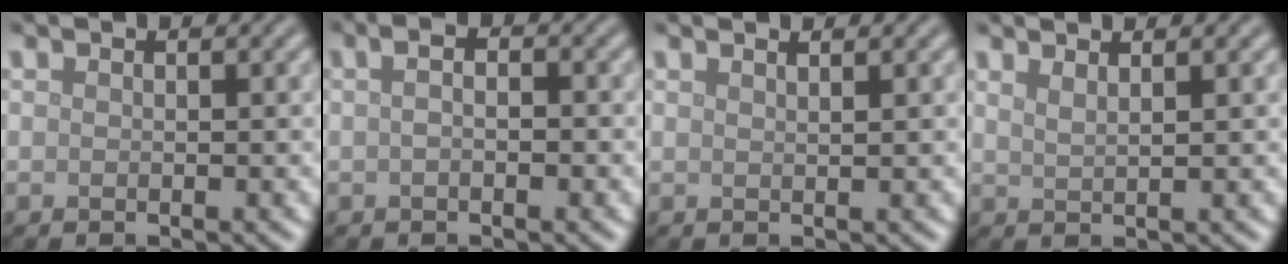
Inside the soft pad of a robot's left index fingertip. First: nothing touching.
{"total": 3.0, "force": [0.6, 1.6, 2.5], "torque": [-0.029, 0.012, -0.010]}
{"total": 1.7, "force": [1.2, 0.6, 1.0], "torque": [0.001, 0.003, -0.001]}
{"total": 2.1, "force": [1.5, 0.8, 1.3], "torque": [-0.005, 0.005, 0.008]}